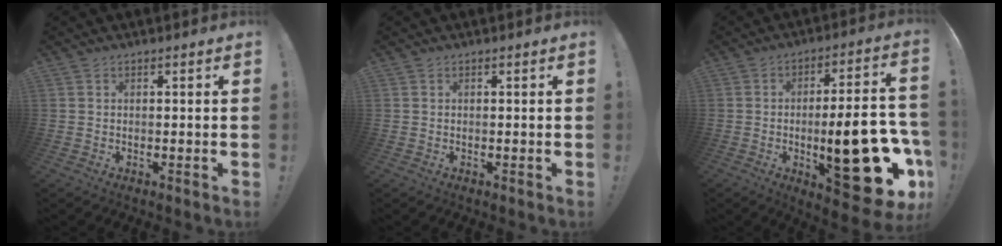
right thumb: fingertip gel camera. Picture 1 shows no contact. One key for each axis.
{"total": 0.0}
{"total": 26.3, "fx": -7.2, "fy": 8.8, "fz": 23.8, "tx": -0.336, "ty": 0.024, "tz": -0.104}